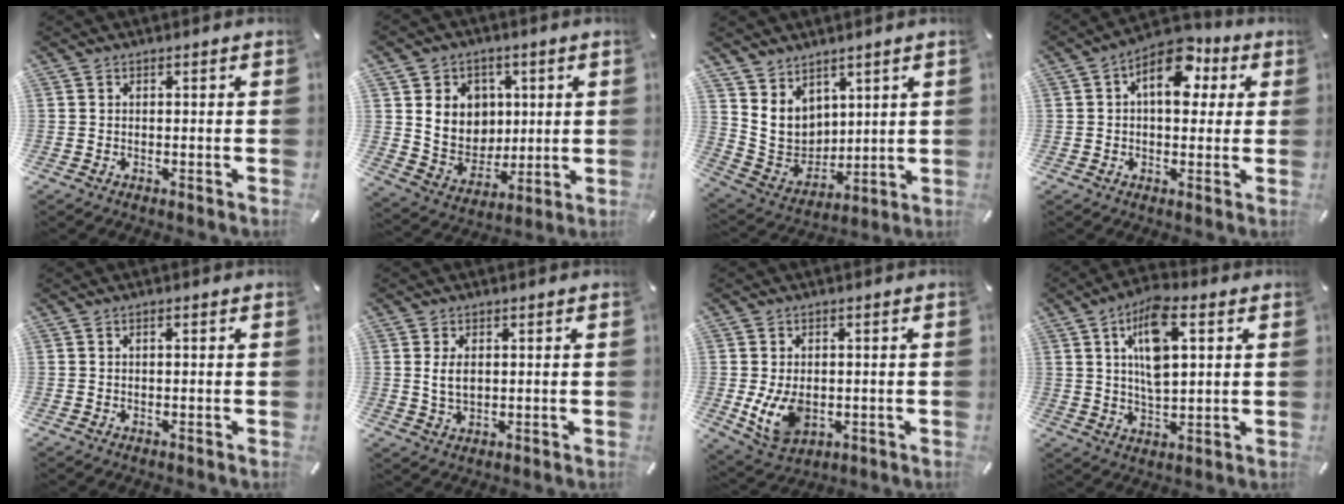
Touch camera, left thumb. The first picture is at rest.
{"total": 10.4, "force": [2.9, 9.8, 2.1], "torque": [-0.040, -0.018, 0.066]}
{"total": 9.5, "force": [5.1, 7.8, 2.0], "torque": [-0.072, -0.046, 0.108]}
{"total": 11.2, "force": [3.9, 6.7, 8.1], "torque": [-0.106, -0.014, 0.064]}
{"total": 0.5, "force": [0.0, 0.1, 0.5], "torque": [-0.010, 0.001, 0.000]}
{"total": 4.0, "force": [0.9, 2.5, 3.0], "torque": [-0.063, -0.001, 0.010]}
{"total": 8.1, "force": [-1.0, 5.8, 5.6], "torque": [-0.116, -0.006, -0.017]}
{"total": 12.0, "force": [4.4, 5.3, 9.8], "torque": [-0.183, -0.001, 0.072]}